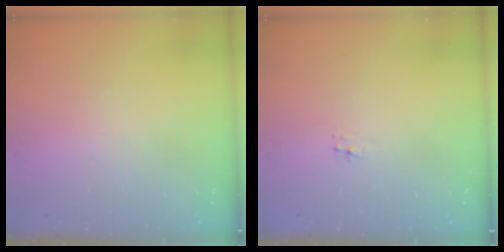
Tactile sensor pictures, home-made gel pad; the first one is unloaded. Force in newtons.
{"total": 1.9, "press": 1.9, "slide": 0.2}